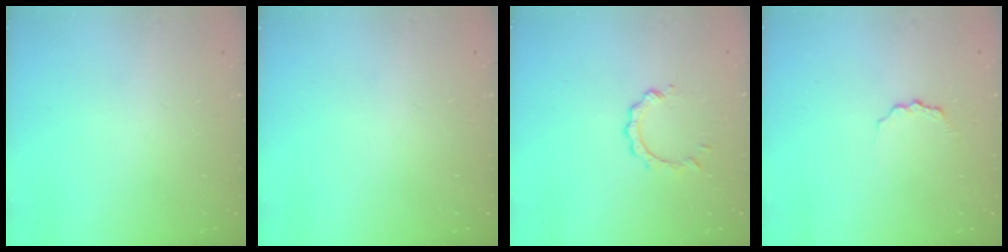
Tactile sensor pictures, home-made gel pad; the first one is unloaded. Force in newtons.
{"total": 0.0}
{"total": 3.4, "press": 3.4, "slide": 0.5}
{"total": 3.0, "press": 3.0, "slide": 0.3}